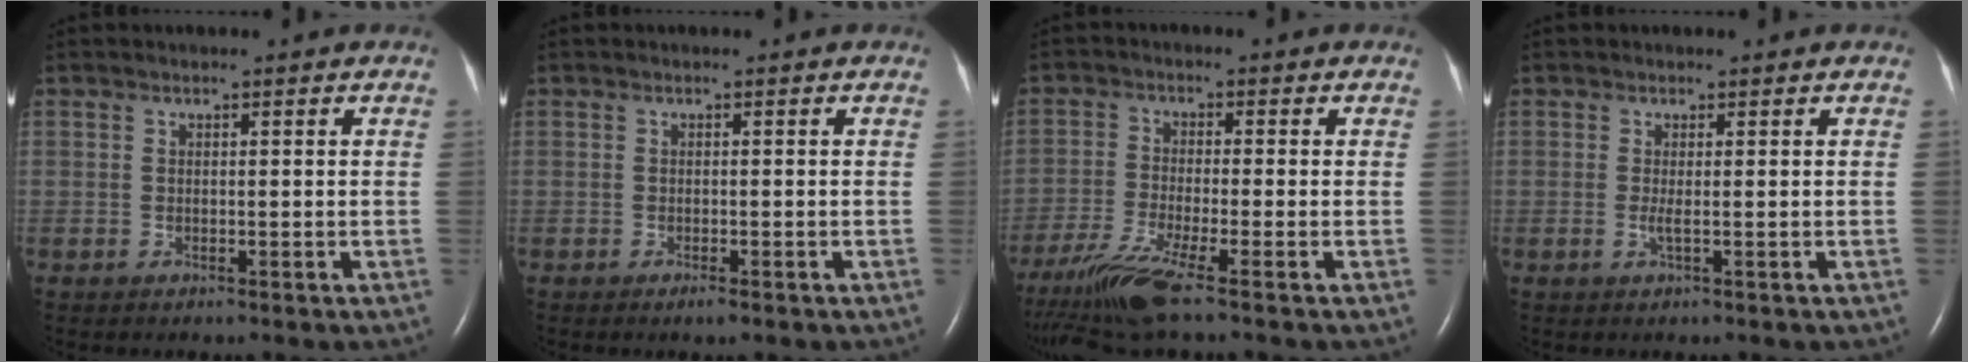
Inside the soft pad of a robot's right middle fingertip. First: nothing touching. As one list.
[{"total": 1.1, "force": [-0.7, 0.1, 0.8], "torque": [-0.015, -0.003, -0.008]}, {"total": 8.5, "force": [-6.1, -0.8, 5.9], "torque": [-0.119, -0.030, -0.112]}, {"total": 1.0, "force": [-0.1, -0.2, 0.9], "torque": [-0.023, -0.002, 0.000]}]